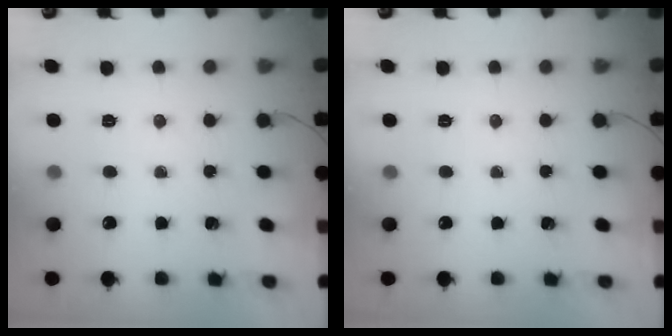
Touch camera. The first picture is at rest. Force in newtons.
{"total": 0.0}